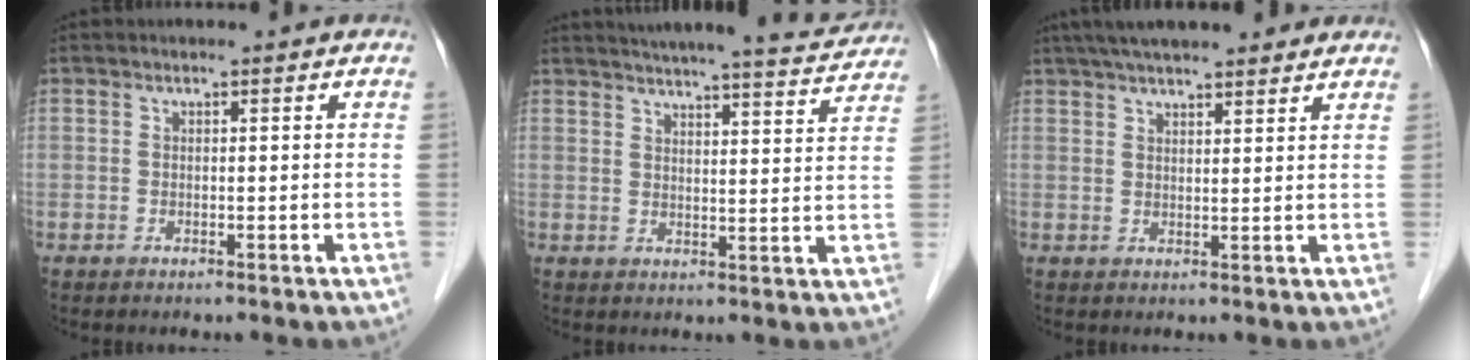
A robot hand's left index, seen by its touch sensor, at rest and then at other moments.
{"total": 16.6, "force": [15.5, 1.4, 5.8], "torque": [-0.083, -0.016, 0.191]}
{"total": 13.2, "force": [11.0, 2.5, 6.8], "torque": [-0.105, 0.043, 0.159]}